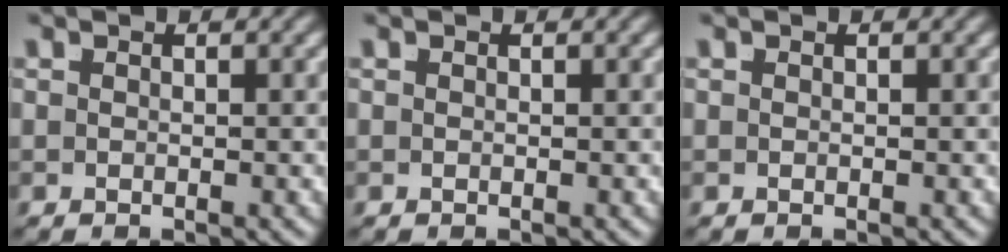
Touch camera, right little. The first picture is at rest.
{"total": 0.0}
{"total": 0.0}